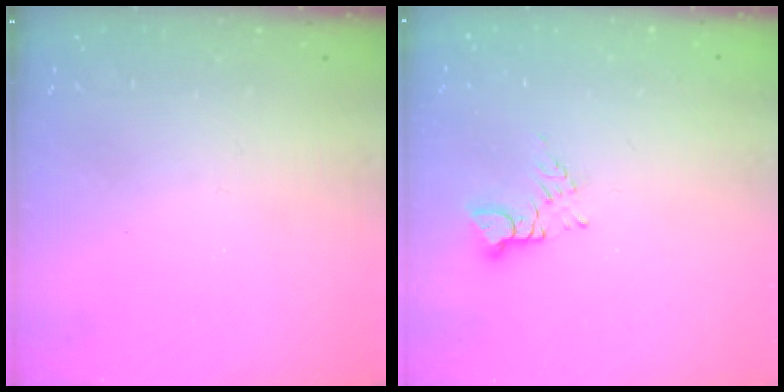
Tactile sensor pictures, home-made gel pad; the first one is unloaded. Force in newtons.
{"total": 2.8, "press": 2.8, "slide": 0.5}